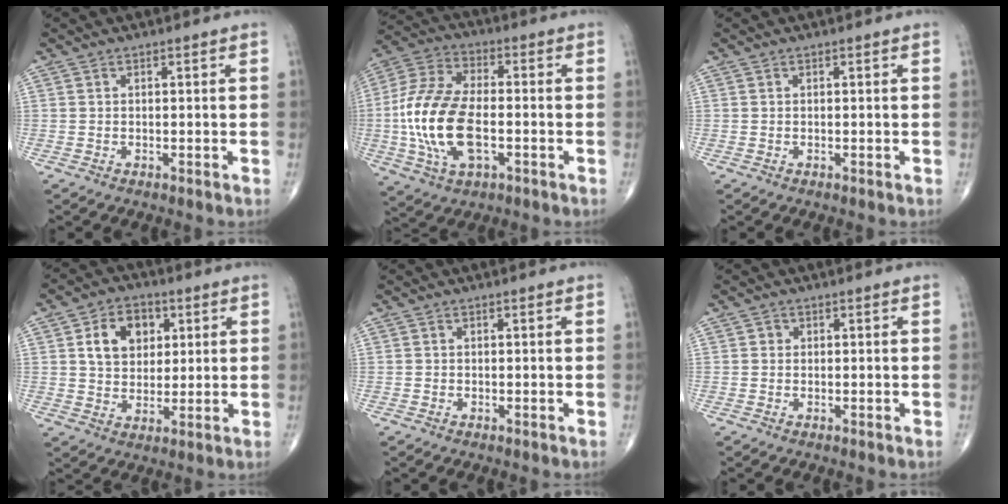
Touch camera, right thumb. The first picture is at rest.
{"total": 17.6, "force": [-2.8, 9.2, 14.8], "torque": [-0.312, 0.017, -0.052]}
{"total": 0.0}
{"total": 9.8, "force": [3.0, 7.4, 5.8], "torque": [-0.062, -0.006, 0.051]}
{"total": 0.0}
{"total": 0.8, "force": [0.1, 0.8, 0.2], "torque": [0.004, 0.002, 0.000]}